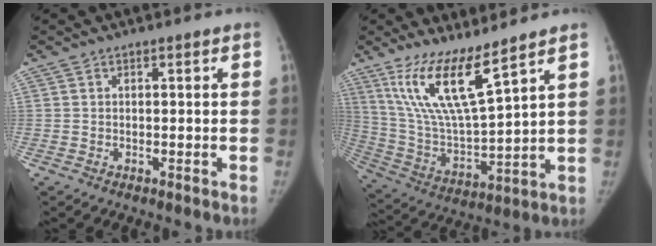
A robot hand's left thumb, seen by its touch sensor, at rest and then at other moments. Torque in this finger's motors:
{"motor_torque": [0.28, 0.12, 1.48, -1.29, 0.44]}